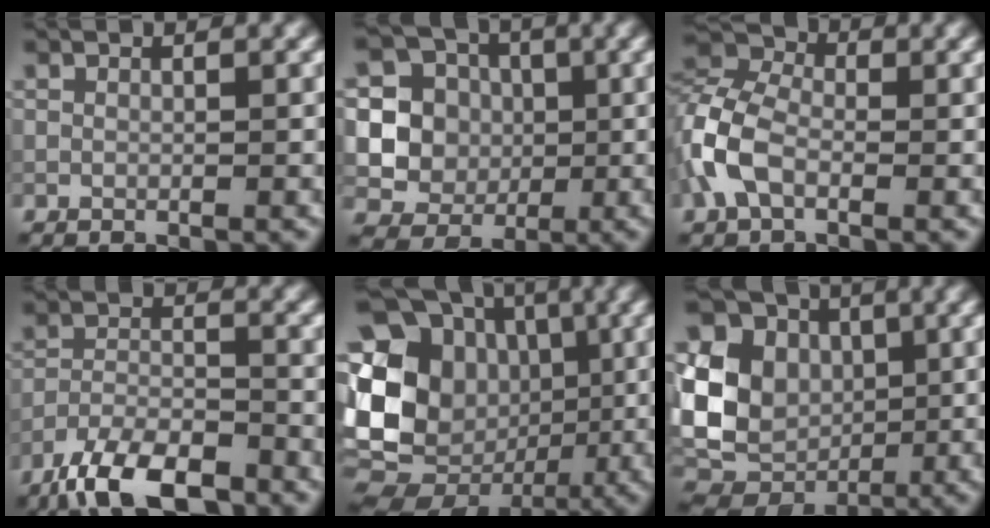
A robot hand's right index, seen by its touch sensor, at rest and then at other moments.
{"total": 9.7, "force": [0.2, 9.4, 2.7], "torque": [-0.065, 0.019, -0.006]}
{"total": 5.7, "force": [-1.9, 3.6, 4.0], "torque": [-0.102, 0.010, -0.055]}
{"total": 7.8, "force": [-6.0, 2.6, 4.3], "torque": [-0.075, -0.006, -0.118]}
{"total": 19.6, "force": [-0.5, 17.5, 8.7], "torque": [-0.201, 0.019, -0.047]}
{"total": 13.3, "force": [1.5, 11.0, 7.3], "torque": [-0.165, 0.014, 0.013]}